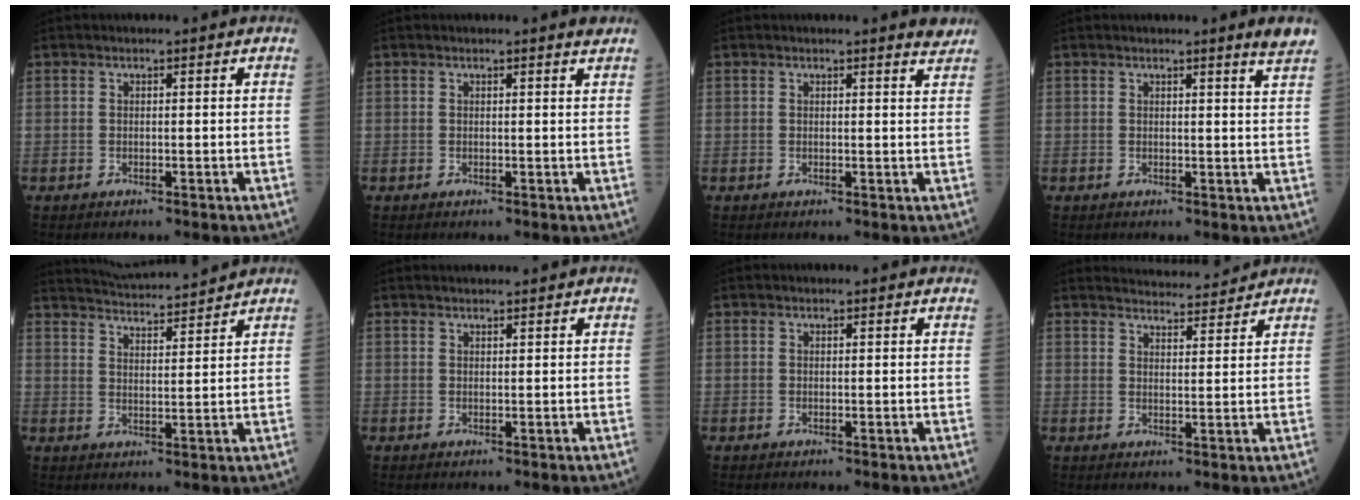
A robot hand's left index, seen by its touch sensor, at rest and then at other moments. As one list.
[{"total": 1.0, "force": [1.0, -0.2, 0.3], "torque": [-0.016, -0.009, 0.009]}, {"total": 1.8, "force": [1.8, -0.2, 0.3], "torque": [-0.007, -0.017, 0.010]}, {"total": 2.5, "force": [2.0, -0.7, 1.4], "torque": [-0.018, -0.016, 0.018]}, {"total": 11.5, "force": [11.1, 0.1, 3.1], "torque": [-0.061, 0.017, 0.169]}, {"total": 3.3, "force": [3.1, 0.1, 1.0], "torque": [-0.012, 0.025, 0.045]}, {"total": 1.3, "force": [1.2, 0.3, 0.4], "torque": [-0.011, 0.008, 0.009]}, {"total": 7.9, "force": [7.8, 0.7, 1.1], "torque": [-0.019, 0.011, 0.103]}]